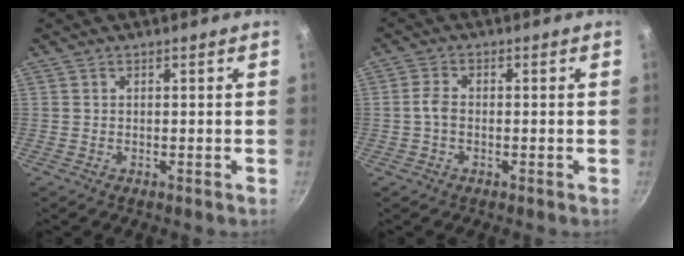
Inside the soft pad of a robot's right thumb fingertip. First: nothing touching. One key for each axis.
{"total": 2.8, "fx": -0.5, "fy": 1.9, "fz": 2.0, "tx": -0.043, "ty": 0.013, "tz": -0.014}